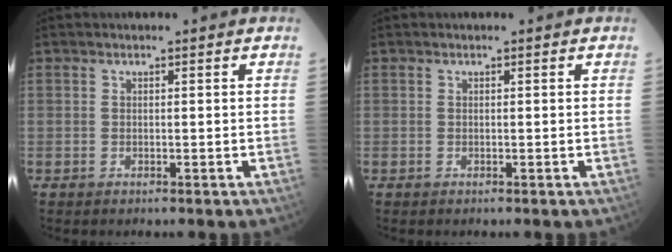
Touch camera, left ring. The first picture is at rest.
{"total": 0.0}